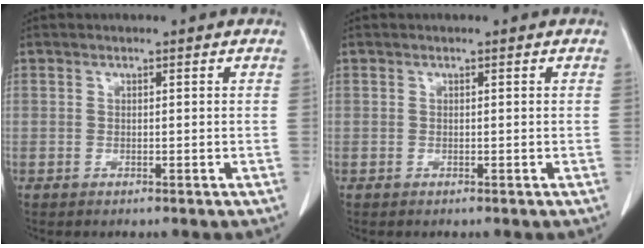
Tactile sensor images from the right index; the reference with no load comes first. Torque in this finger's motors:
{"motor_torque": [0.00, 0.00, 0.00, 0.00]}